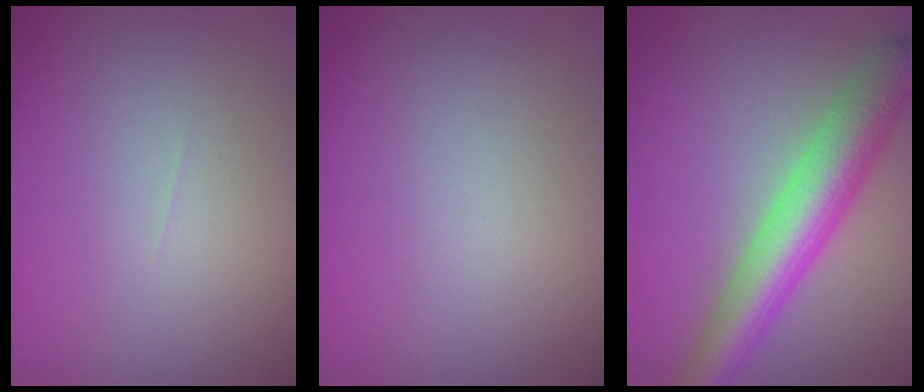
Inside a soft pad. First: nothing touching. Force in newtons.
{"total": 0.0}
{"total": 7.3, "press": 7.3, "slide": 0.2}